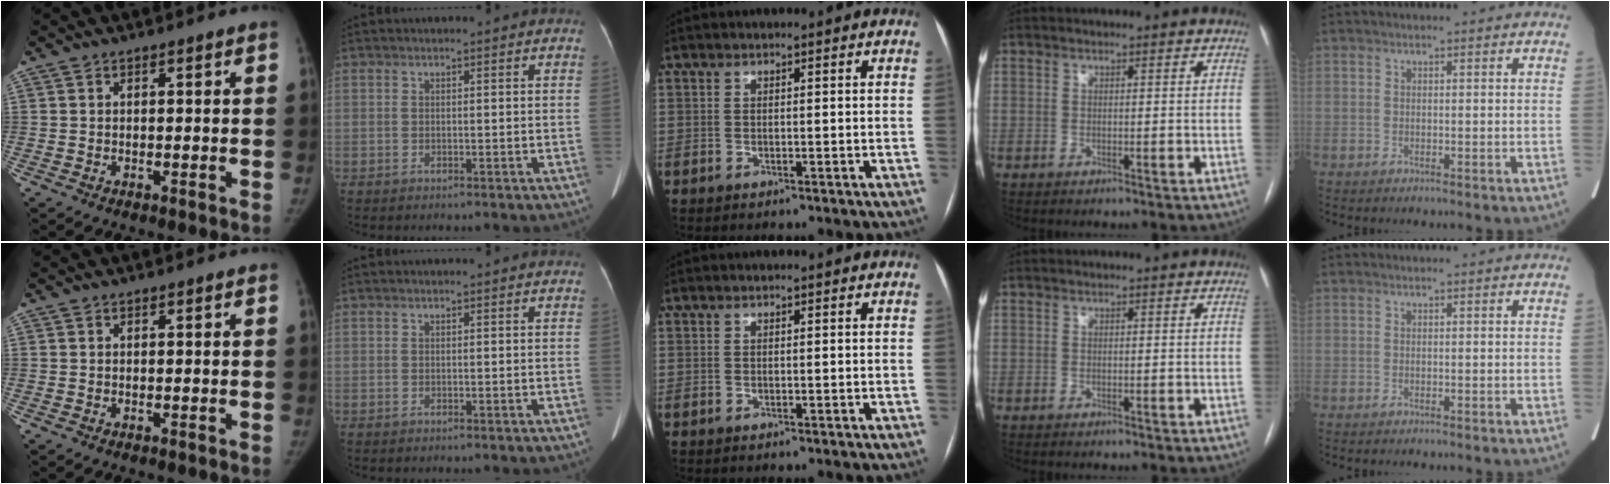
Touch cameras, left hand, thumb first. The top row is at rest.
{}